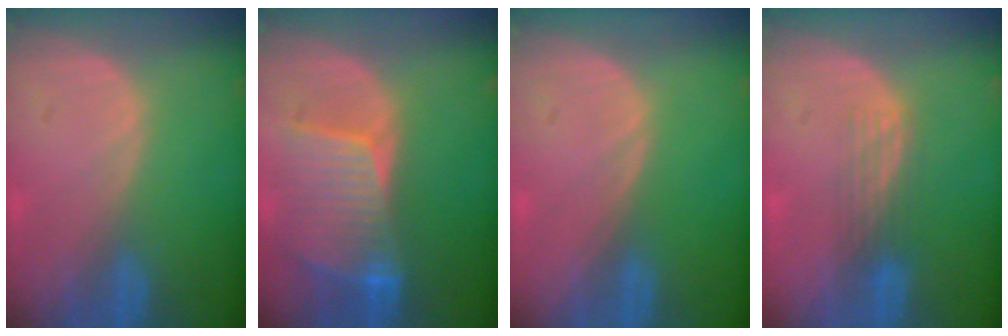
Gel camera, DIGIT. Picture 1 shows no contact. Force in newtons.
{"total": 8.4, "press": 7.6, "slide": 3.5}
{"total": 0.0}
{"total": 3.0, "press": 2.7, "slide": 1.3}